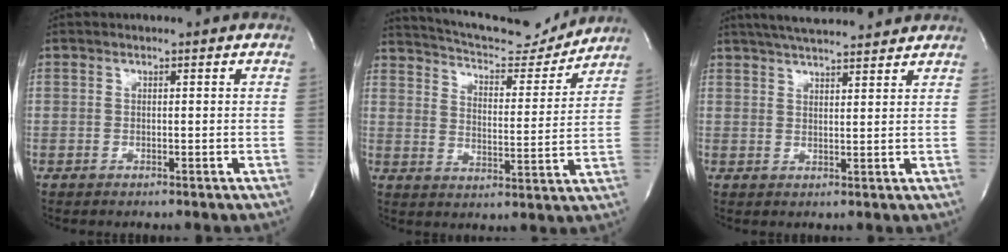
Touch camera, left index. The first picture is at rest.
{"total": 15.5, "force": [14.8, 2.0, 4.1], "torque": [-0.067, -0.017, 0.214]}
{"total": 11.4, "force": [10.2, 1.5, 5.0], "torque": [-0.086, 0.026, 0.148]}